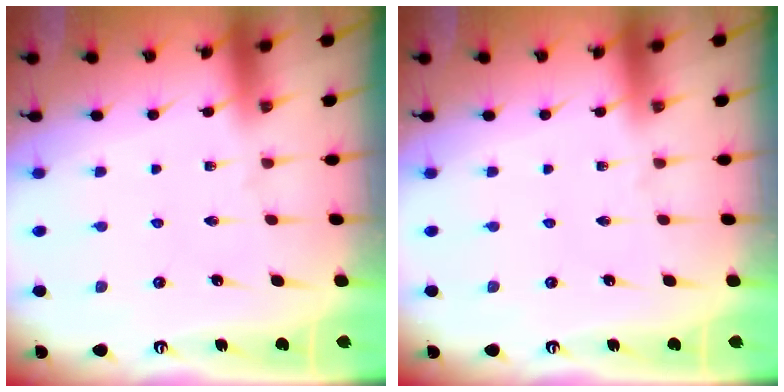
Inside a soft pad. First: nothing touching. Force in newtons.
{"total": 0.0}